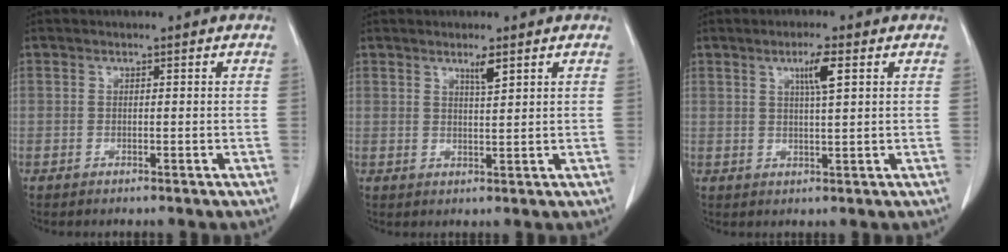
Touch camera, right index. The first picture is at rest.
{"total": 2.4, "force": [1.6, 0.1, 1.8], "torque": [-0.034, -0.004, 0.029]}
{"total": 4.0, "force": [1.8, 0.1, 3.6], "torque": [-0.061, -0.002, 0.030]}